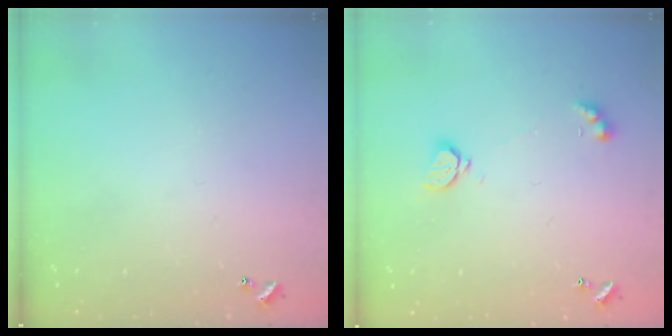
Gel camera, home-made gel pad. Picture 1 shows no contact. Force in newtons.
{"total": 2.2, "press": 2.2, "slide": 0.2}